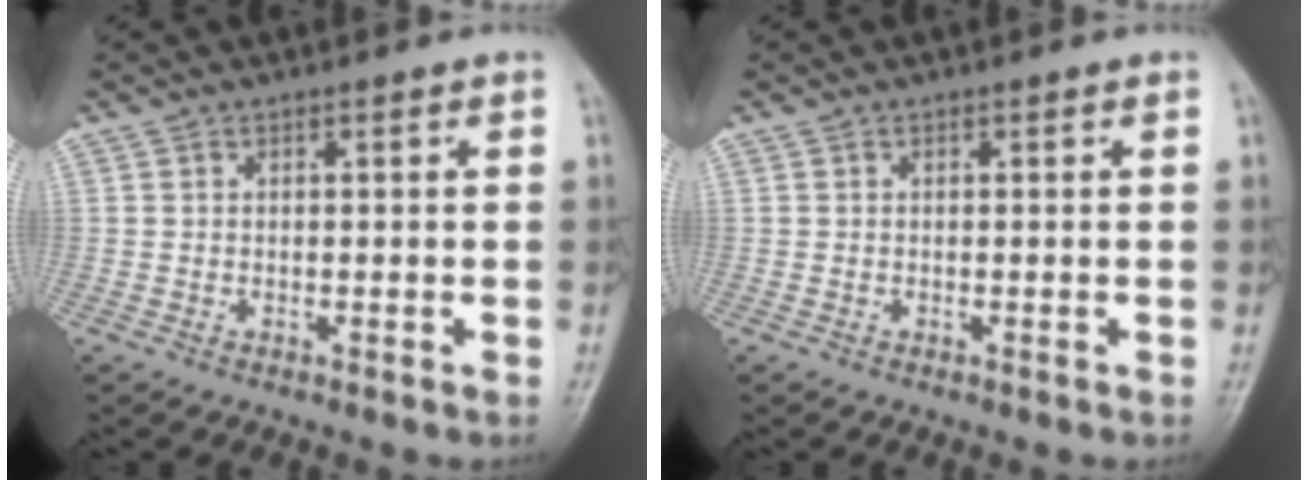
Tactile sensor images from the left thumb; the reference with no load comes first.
{"total": 0.0}